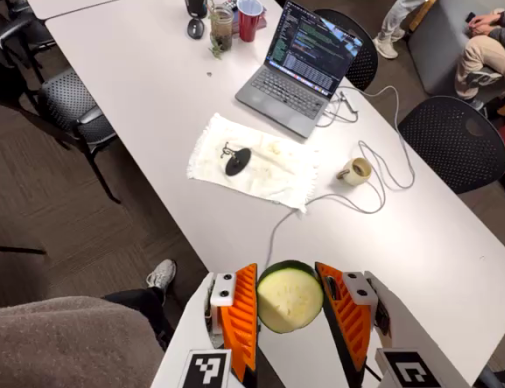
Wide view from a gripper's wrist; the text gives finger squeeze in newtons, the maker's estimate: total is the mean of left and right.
{"total": 8.8, "left": 8.7, "right": 8.9}